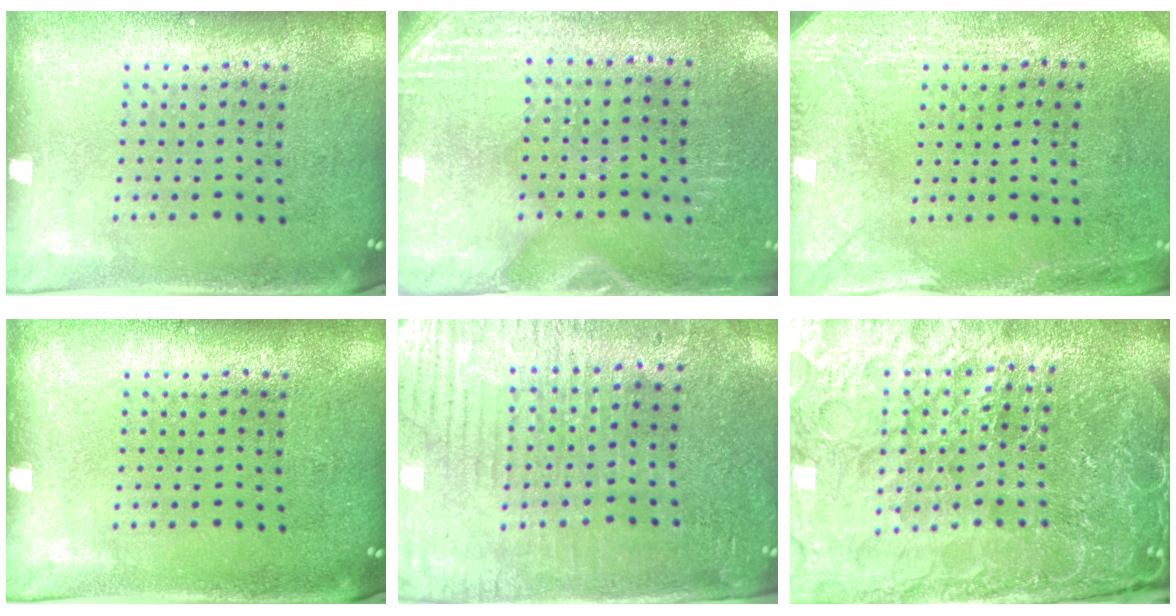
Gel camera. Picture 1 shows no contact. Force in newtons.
{"total": 2.9, "press": 2.5, "slide": 1.4}
{"total": 2.9, "press": 2.5, "slide": 1.5}
{"total": 0.0}
{"total": 3.7, "press": 3.4, "slide": 1.5}
{"total": 6.6, "press": 5.8, "slide": 3.1}